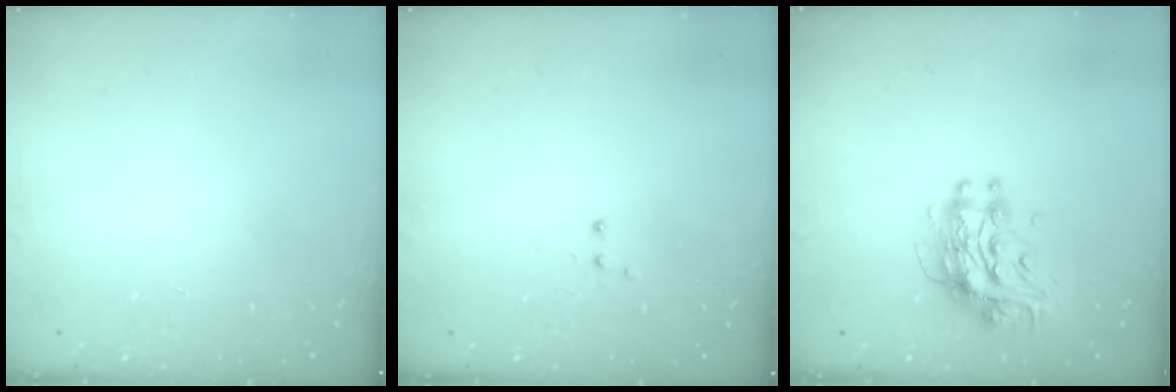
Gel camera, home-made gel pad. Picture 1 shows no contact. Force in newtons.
{"total": 2.8, "press": 2.8, "slide": 0.6}
{"total": 9.7, "press": 9.6, "slide": 0.9}